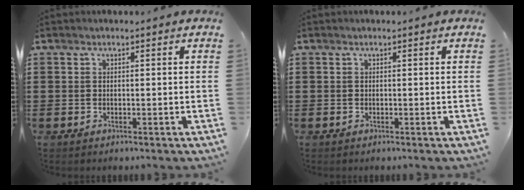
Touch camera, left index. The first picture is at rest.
{"total": 0.0}